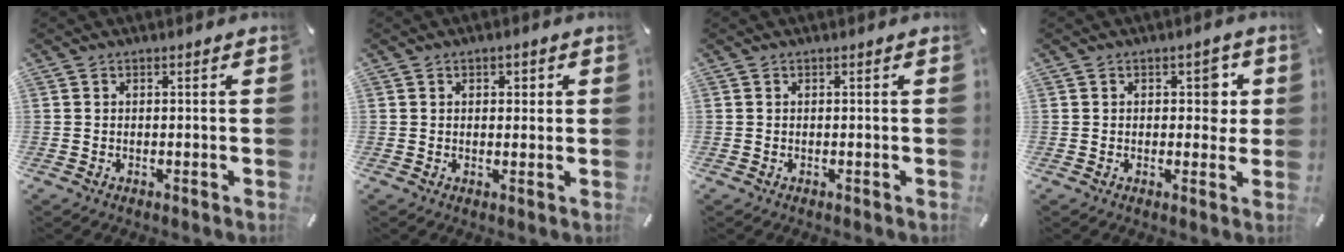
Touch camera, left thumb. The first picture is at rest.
{"total": 1.5, "force": [0.4, 1.1, 0.9], "torque": [-0.011, 0.004, 0.002]}
{"total": 0.0}
{"total": 5.2, "force": [1.0, 3.3, 3.8], "torque": [-0.030, -0.007, 0.005]}